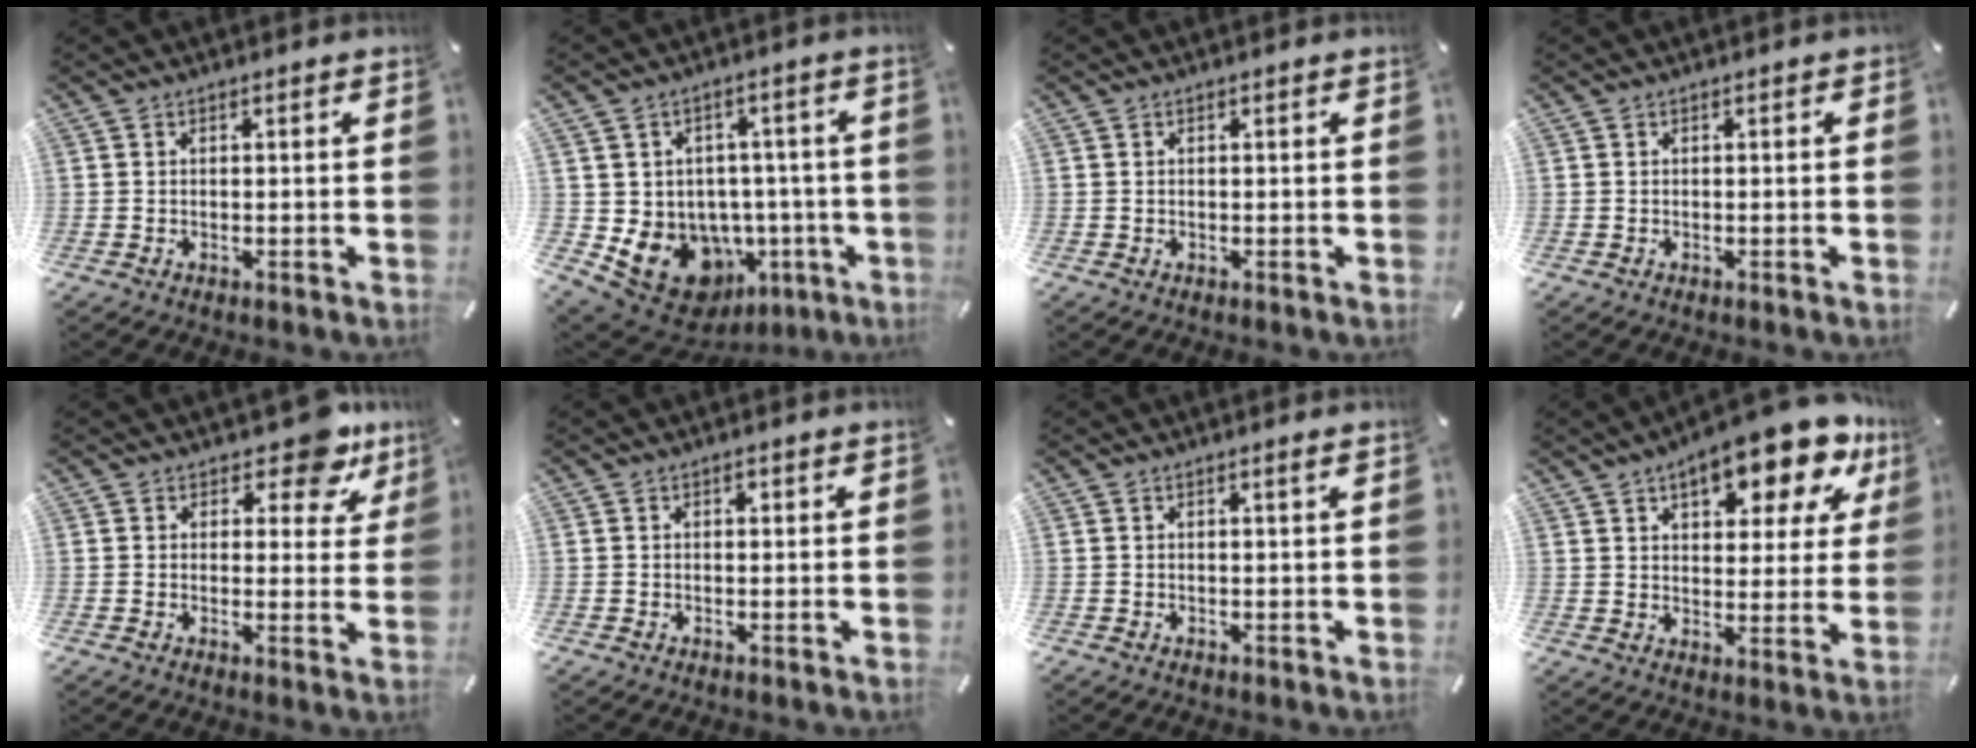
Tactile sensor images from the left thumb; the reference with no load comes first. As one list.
[{"total": 13.6, "force": [-4.6, 11.0, 6.4], "torque": [-0.099, 0.006, -0.068]}, {"total": 0.0}, {"total": 0.0}, {"total": 9.4, "force": [6.2, 4.6, 5.4], "torque": [-0.050, -0.041, 0.101]}, {"total": 0.7, "force": [0.2, 0.6, 0.4], "torque": [-0.008, 0.002, 0.004]}, {"total": 0.7, "force": [0.3, 0.0, 0.7], "torque": [-0.011, 0.001, 0.005]}, {"total": 16.6, "force": [10.6, 6.9, 10.7], "torque": [-0.148, -0.058, 0.172]}]